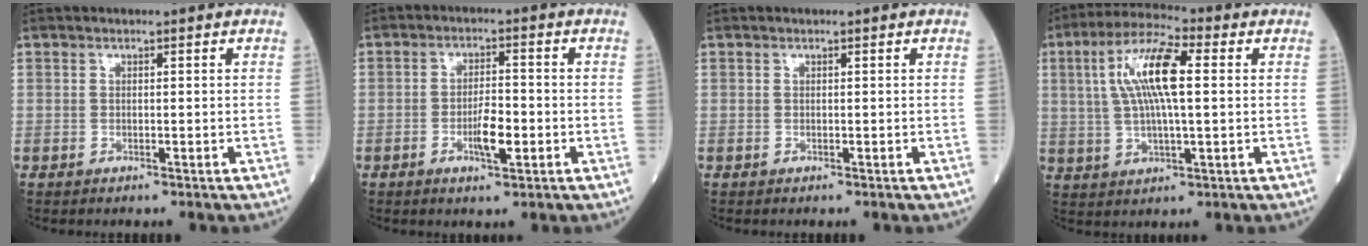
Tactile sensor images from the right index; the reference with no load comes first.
{"total": 4.8, "force": [-1.6, 1.1, 4.3], "torque": [-0.078, 0.001, -0.026]}
{"total": 0.0}
{"total": 11.4, "force": [2.3, 2.3, 10.9], "torque": [-0.219, 0.022, 0.042]}